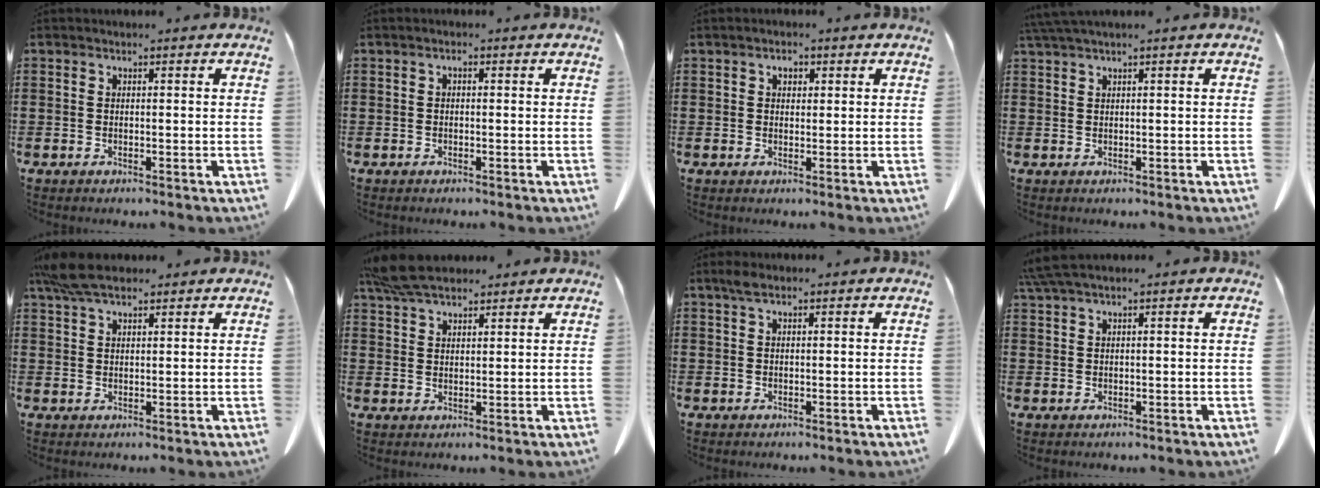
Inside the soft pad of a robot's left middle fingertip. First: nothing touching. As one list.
[{"total": 0.8, "force": [-0.2, 0.3, 0.7], "torque": [-0.015, -0.002, -0.003]}, {"total": 1.8, "force": [0.7, 1.1, 1.2], "torque": [-0.019, 0.002, 0.011]}, {"total": 1.6, "force": [1.2, -0.2, 1.0], "torque": [-0.021, -0.005, 0.025]}, {"total": 6.1, "force": [4.7, 1.8, 3.4], "torque": [-0.080, -0.002, 0.090]}, {"total": 6.5, "force": [5.4, 1.7, 3.1], "torque": [-0.077, -0.006, 0.105]}, {"total": 1.5, "force": [0.9, 0.6, 1.1], "torque": [-0.026, 0.002, 0.017]}, {"total": 2.7, "force": [2.1, 0.0, 1.7], "torque": [-0.039, -0.001, 0.041]}]